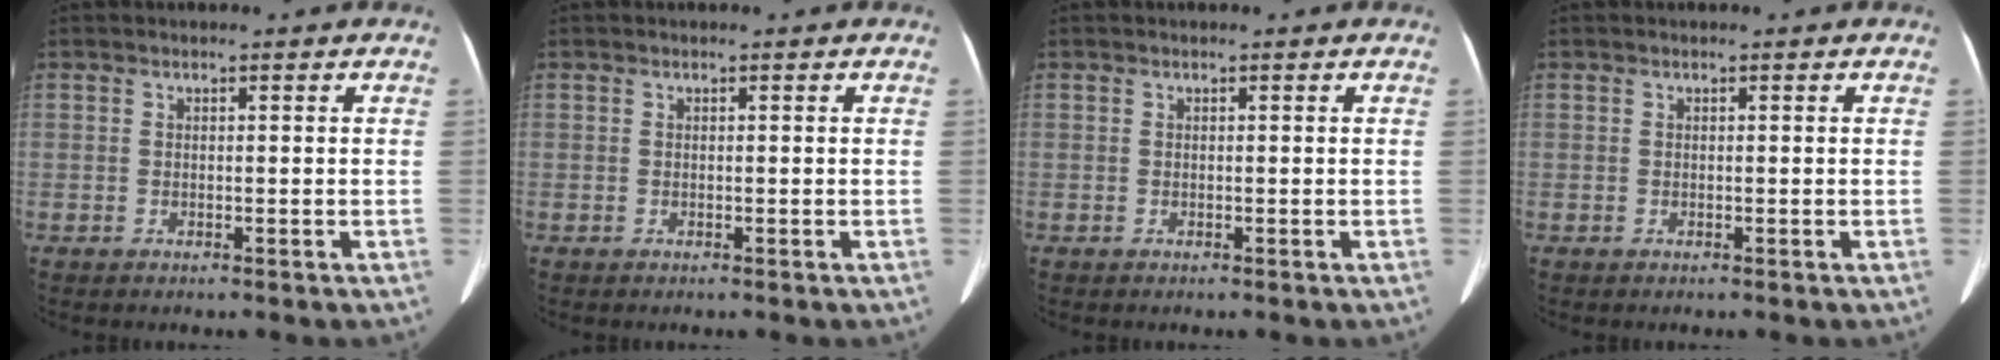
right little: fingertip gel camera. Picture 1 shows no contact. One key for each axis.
{"total": 0.0}
{"total": 0.0}
{"total": 0.0}